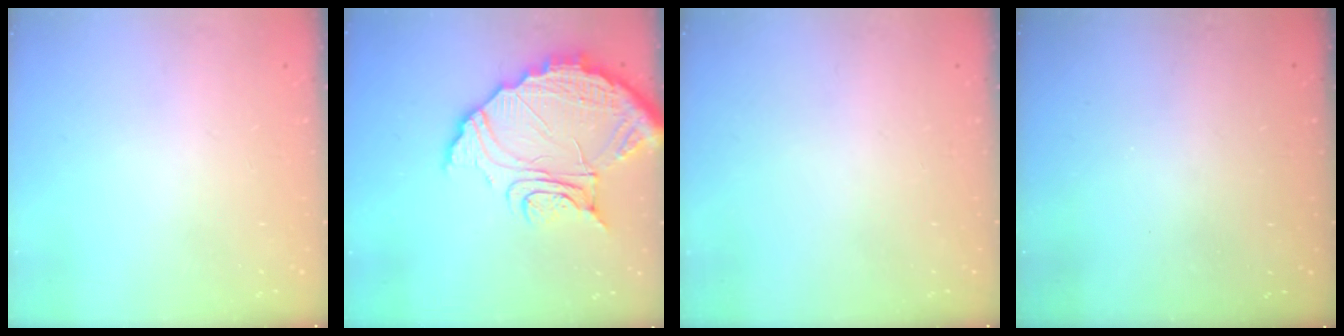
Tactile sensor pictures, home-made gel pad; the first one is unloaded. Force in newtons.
{"total": 17.0, "press": 17.0, "slide": 1.7}
{"total": 0.0}
{"total": 3.3, "press": 3.3, "slide": 0.1}